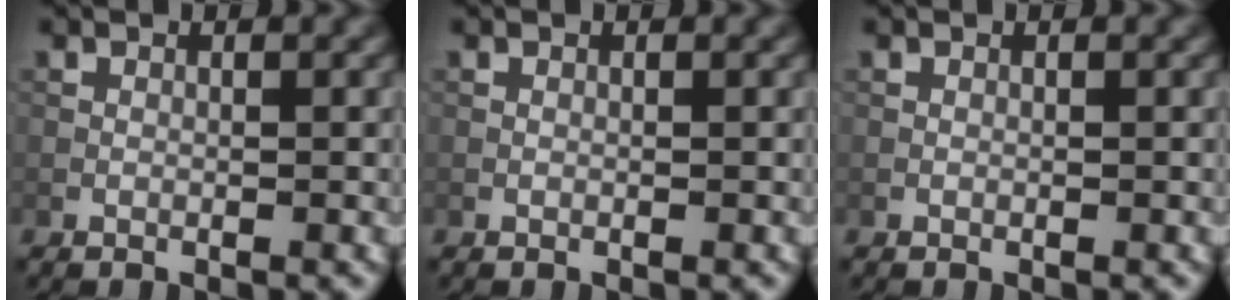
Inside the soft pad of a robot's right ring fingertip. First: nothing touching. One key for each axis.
{"total": 0.0}
{"total": 0.0}